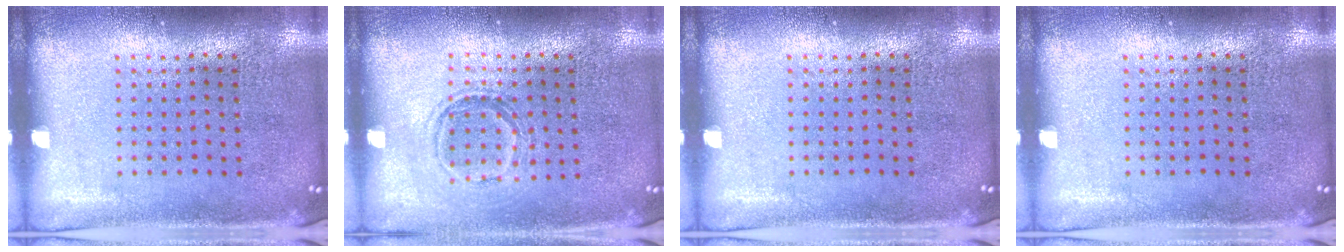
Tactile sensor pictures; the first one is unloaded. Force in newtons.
{"total": 1.2, "press": 1.1, "slide": 0.6}
{"total": 0.0}
{"total": 0.0}